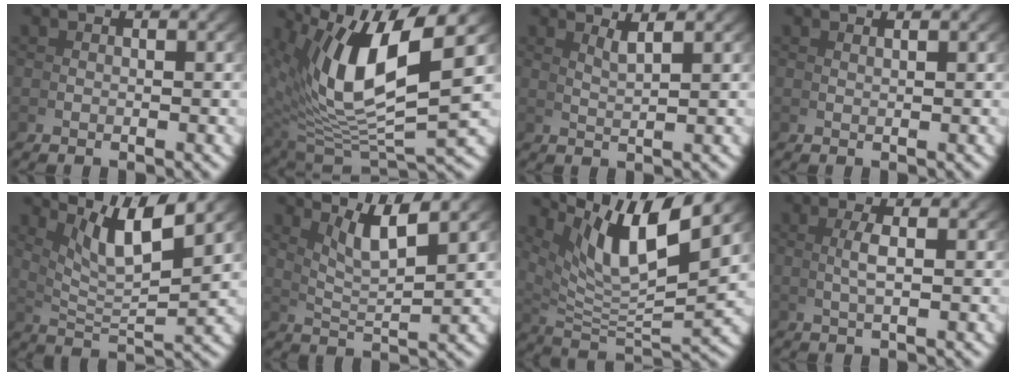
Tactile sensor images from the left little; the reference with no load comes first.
{"total": 12.8, "force": [2.6, 6.7, 10.6], "torque": [-0.209, -0.028, 0.068]}
{"total": 2.3, "force": [1.8, -0.9, 1.0], "torque": [-0.015, -0.004, 0.041]}
{"total": 1.2, "force": [0.9, -0.8, 0.0], "torque": [0.006, 0.003, 0.018]}
{"total": 7.4, "force": [4.7, 1.8, 5.4], "torque": [-0.082, 0.002, 0.086]}
{"total": 4.6, "force": [3.2, 0.4, 3.4], "torque": [-0.056, -0.005, 0.063]}
{"total": 11.2, "force": [5.2, 4.6, 8.9], "torque": [-0.160, 0.007, 0.089]}
{"total": 1.5, "force": [0.4, -0.7, 1.2], "torque": [-0.027, 0.004, 0.012]}